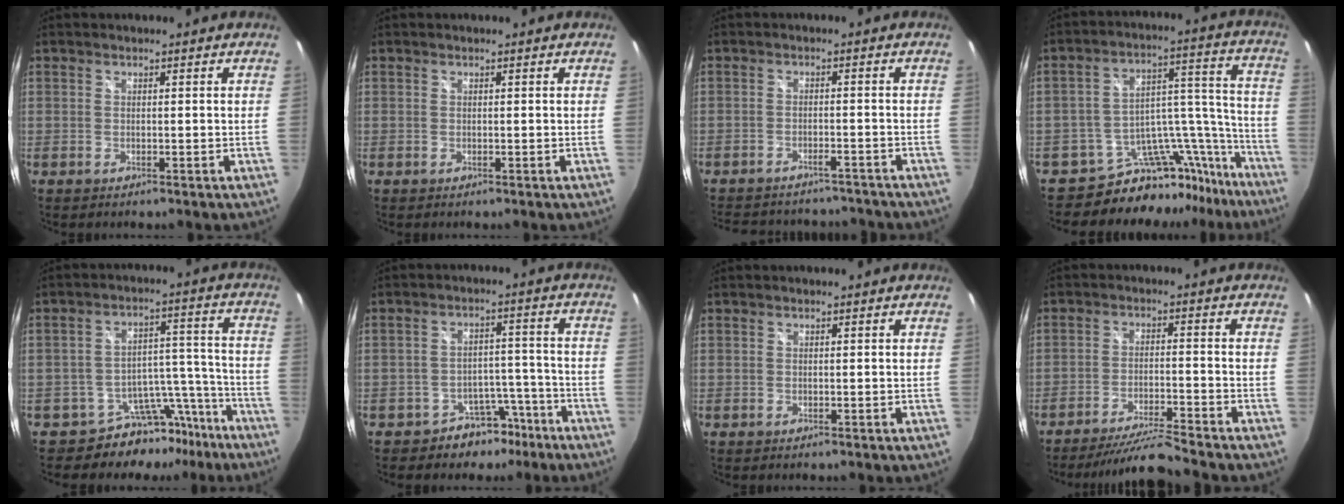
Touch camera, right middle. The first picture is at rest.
{"total": 0.0}
{"total": 15.6, "force": [-13.5, 5.4, 5.6], "torque": [-0.127, 0.001, -0.179]}
{"total": 15.2, "force": [-13.9, 5.8, 1.7], "torque": [-0.004, 0.080, -0.208]}
{"total": 10.6, "force": [-8.9, 5.4, 1.5], "torque": [-0.008, 0.058, -0.125]}
{"total": 7.4, "force": [-5.5, 4.9, 1.2], "torque": [-0.015, 0.034, -0.072]}
{"total": 0.0}
{"total": 8.7, "force": [-8.2, -1.2, 2.8], "torque": [-0.072, 0.001, -0.143]}